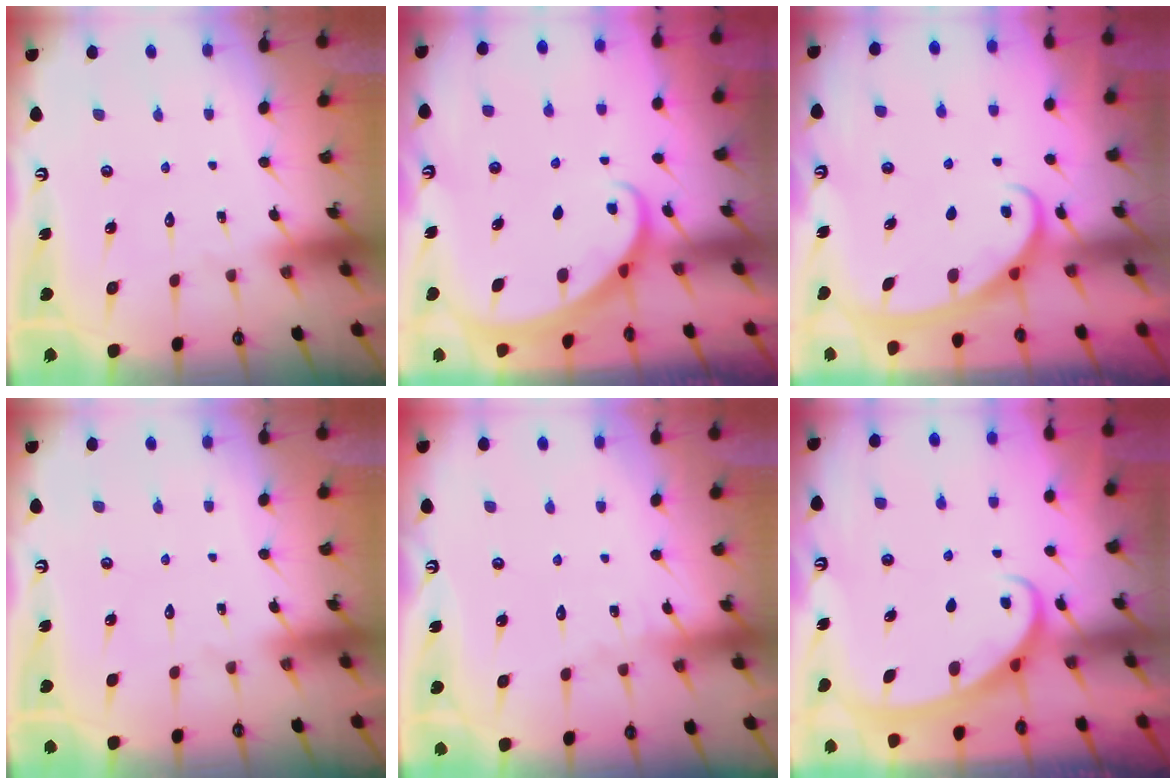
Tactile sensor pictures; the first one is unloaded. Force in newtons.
{"total": 1.8, "press": 1.8, "slide": 0.1}
{"total": 2.9, "press": 2.9, "slide": 0.4}
{"total": 0.0}
{"total": 3.6, "press": 3.5, "slide": 0.3}
{"total": 2.6, "press": 2.6, "slide": 0.4}